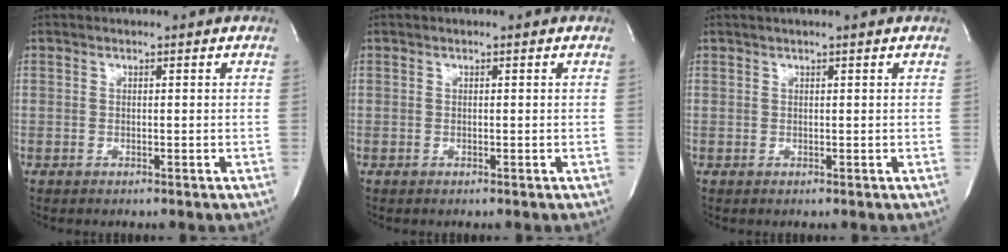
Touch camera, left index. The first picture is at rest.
{"total": 0.0}
{"total": 1.9, "force": [1.5, -0.4, 1.0], "torque": [-0.016, 0.017, 0.028]}